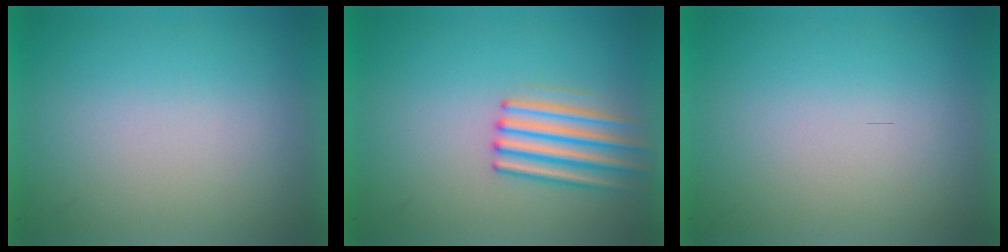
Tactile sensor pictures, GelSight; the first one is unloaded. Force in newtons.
{"total": 3.0}
{"total": 0.0}